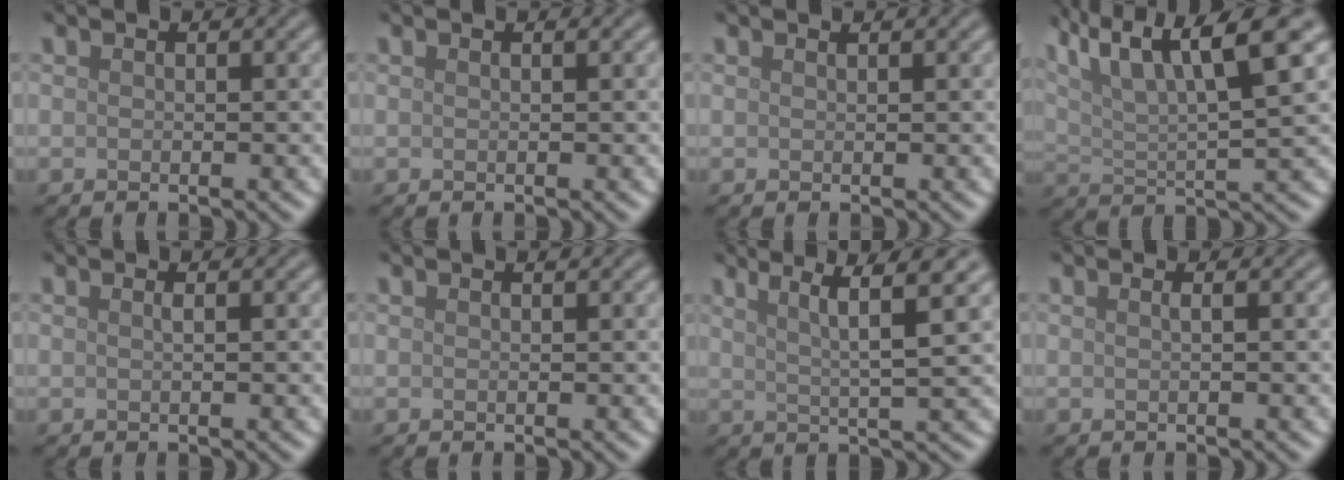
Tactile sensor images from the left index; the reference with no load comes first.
{"total": 0.0}
{"total": 0.0}
{"total": 11.2, "force": [6.0, 3.0, 8.9], "torque": [-0.158, 0.016, 0.101]}
{"total": 0.6, "force": [0.1, 0.2, 0.6], "torque": [-0.006, 0.003, 0.000]}
{"total": 0.0}
{"total": 5.5, "force": [3.0, 0.4, 4.6], "torque": [-0.076, 0.008, 0.055]}
{"total": 1.0, "force": [0.2, 0.4, 0.8], "torque": [-0.007, -0.002, -0.006]}